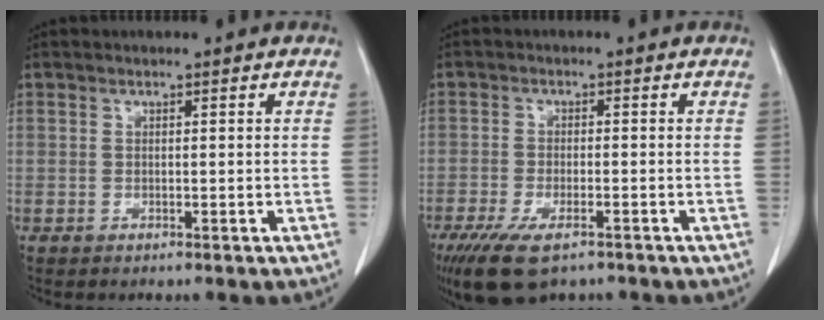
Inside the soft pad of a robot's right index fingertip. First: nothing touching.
{"total": 9.0, "force": [-6.0, 2.9, 5.9], "torque": [-0.104, -0.018, -0.097]}